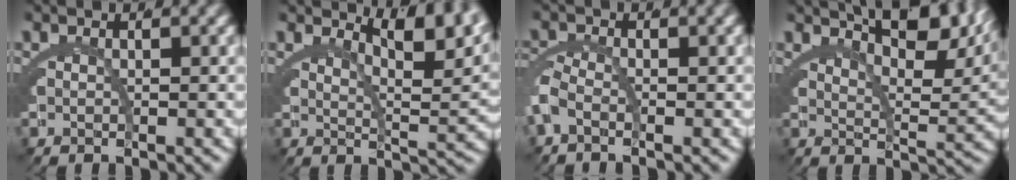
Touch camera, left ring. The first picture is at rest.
{"total": 6.4, "force": [4.3, 0.5, 4.7], "torque": [-0.046, 0.007, 0.064]}
{"total": 2.1, "force": [-0.8, 0.9, 1.7], "torque": [-0.051, -0.007, -0.011]}
{"total": 10.5, "force": [7.9, 2.3, 6.6], "torque": [-0.064, 0.026, 0.110]}